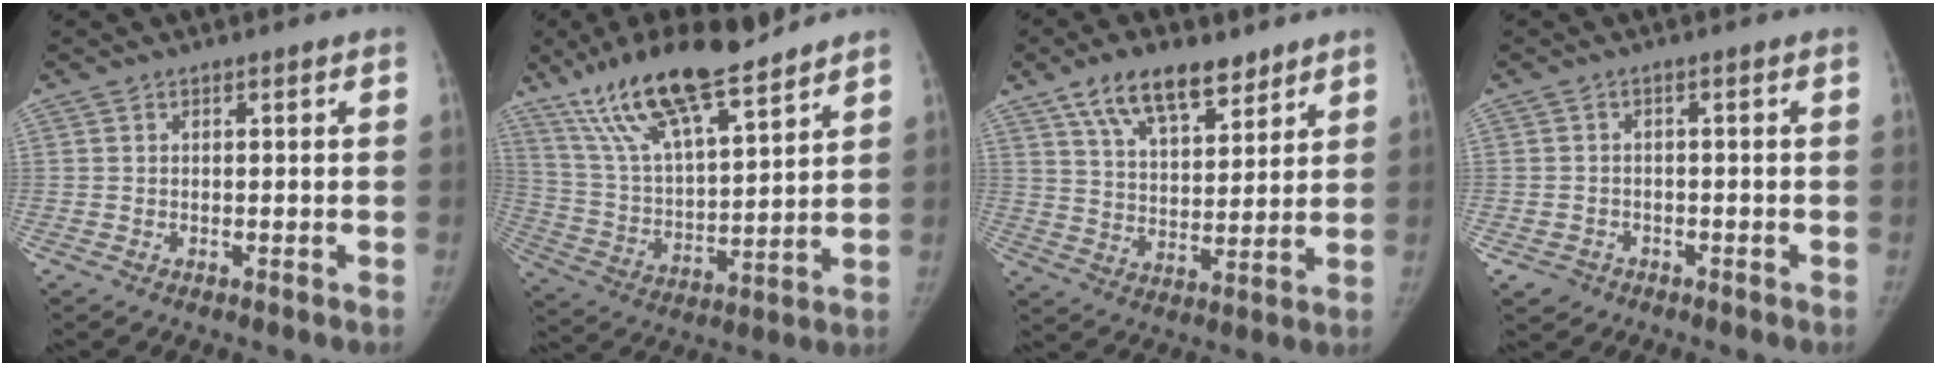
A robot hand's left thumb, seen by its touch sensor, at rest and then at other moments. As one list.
[{"total": 20.2, "force": [14.7, 5.1, 12.9], "torque": [-0.211, -0.053, 0.271]}, {"total": 13.2, "force": [8.8, 6.1, 7.8], "torque": [-0.103, -0.043, 0.155]}, {"total": 2.8, "force": [-1.6, 2.3, 0.2], "torque": [-0.001, 0.011, -0.024]}]